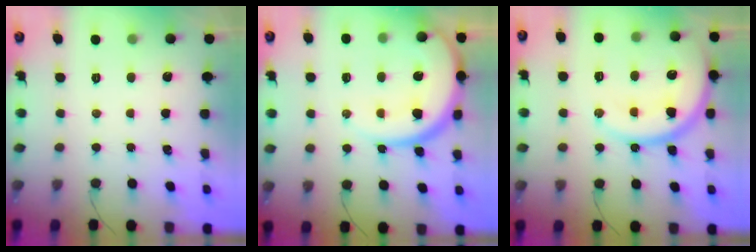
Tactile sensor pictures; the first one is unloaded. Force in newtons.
{"total": 16.0, "press": 15.9, "slide": 1.7}
{"total": 19.4, "press": 19.3, "slide": 1.8}